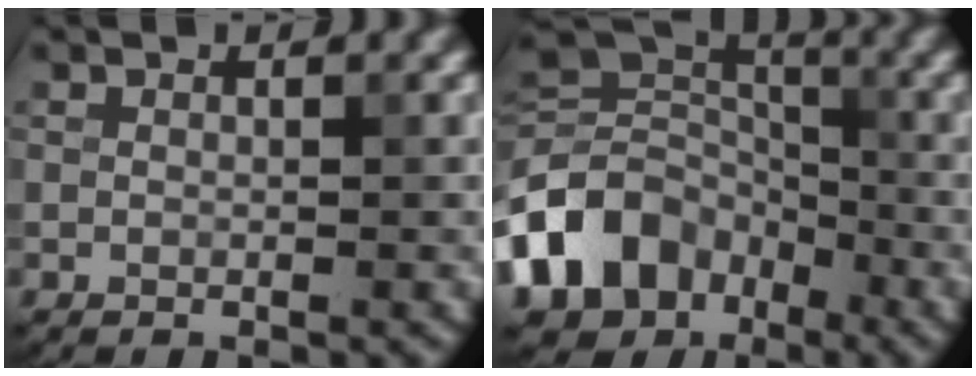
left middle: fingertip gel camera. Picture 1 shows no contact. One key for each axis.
{"total": 9.5, "fx": -4.3, "fy": 7.3, "fz": 4.3, "tx": -0.090, "ty": -0.002, "tz": -0.095}